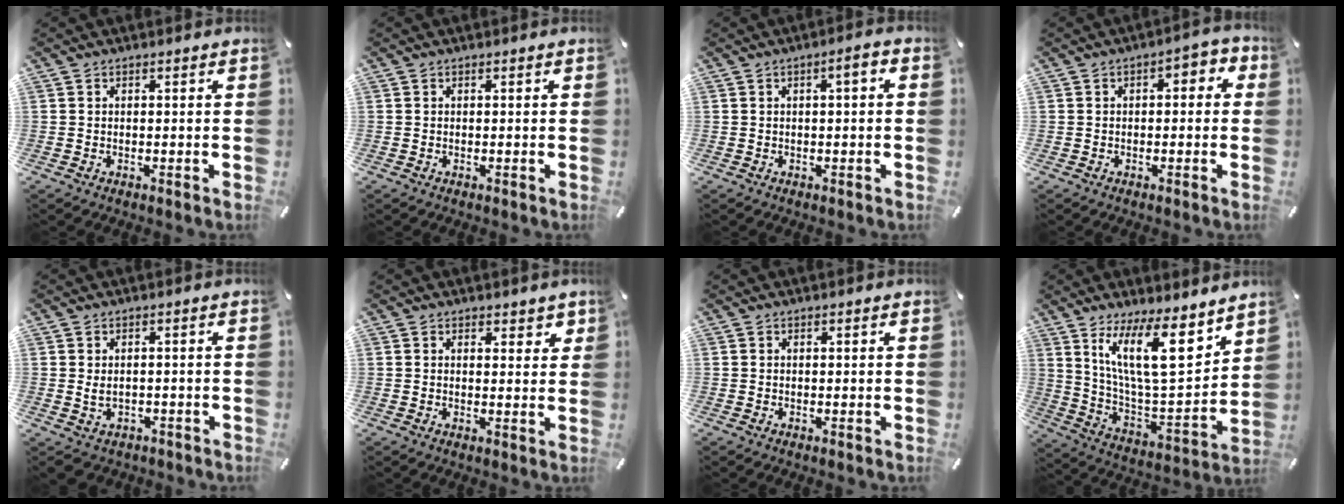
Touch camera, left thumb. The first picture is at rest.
{"total": 0.0}
{"total": 3.0, "force": [0.1, 0.7, 2.9], "torque": [-0.047, 0.004, -0.004]}
{"total": 3.2, "force": [-1.0, 1.7, 2.6], "torque": [-0.040, 0.014, -0.024]}
{"total": 2.8, "force": [-0.6, 2.1, 1.8], "torque": [-0.041, 0.001, -0.013]}
{"total": 2.7, "force": [1.8, 1.7, 0.9], "torque": [0.001, -0.010, 0.028]}
{"total": 0.0}
{"total": 19.1, "force": [11.0, 6.4, 14.2], "torque": [-0.245, -0.067, 0.182]}